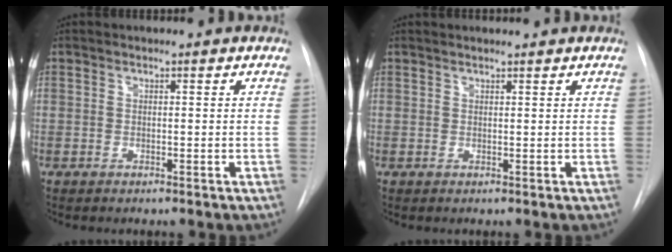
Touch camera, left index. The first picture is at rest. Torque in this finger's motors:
{"motor_torque": [0.32, -0.29, 0.04, 0.01]}